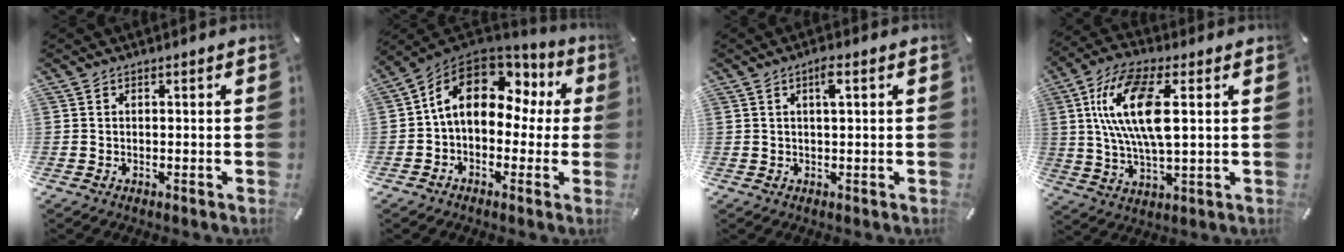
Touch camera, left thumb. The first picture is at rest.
{"total": 14.4, "force": [4.3, 9.7, 9.8], "torque": [-0.179, -0.012, 0.073]}
{"total": 3.1, "force": [1.1, 0.8, 2.8], "torque": [-0.058, 0.006, 0.016]}
{"total": 15.7, "force": [3.9, 6.6, 13.8], "torque": [-0.289, -0.004, 0.060]}